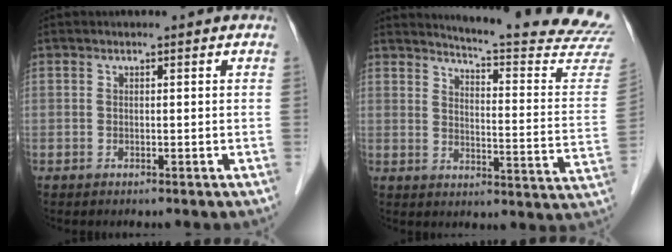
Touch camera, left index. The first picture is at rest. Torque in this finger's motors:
{"motor_torque": [-0.50, -1.17, 0.08, 0.02]}